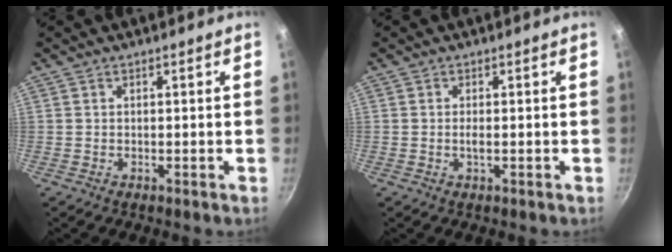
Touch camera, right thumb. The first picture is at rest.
{"total": 1.2, "force": [-0.1, 0.4, 1.1], "torque": [-0.023, -0.002, -0.001]}